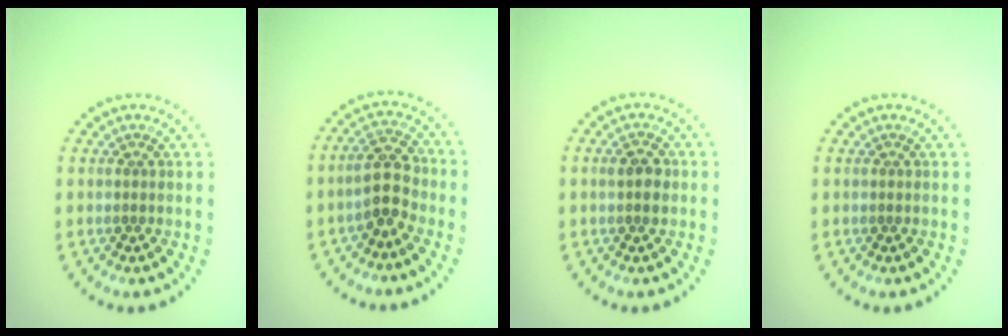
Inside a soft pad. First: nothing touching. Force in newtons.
{"total": 3.2, "press": 3.0, "slide": 1.1}
{"total": 1.8, "press": 1.7, "slide": 0.2}
{"total": 0.0}